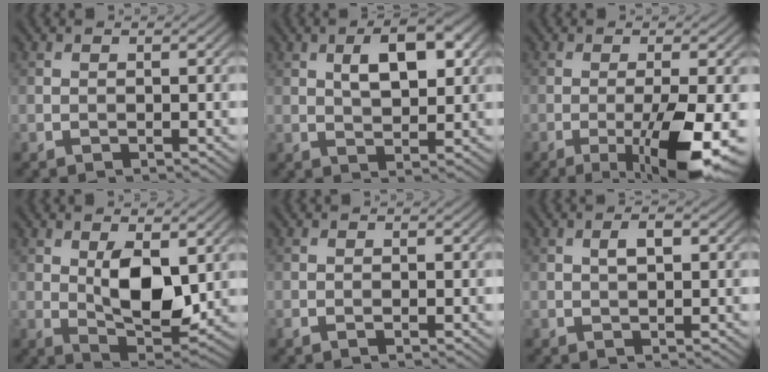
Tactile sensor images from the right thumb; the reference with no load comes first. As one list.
[{"total": 6.5, "force": [2.2, 2.9, 5.4], "torque": [-0.087, 0.005, 0.035]}, {"total": 9.5, "force": [-3.4, 1.5, 8.8], "torque": [-0.136, -0.002, -0.049]}, {"total": 8.1, "force": [1.4, 3.8, 7.0], "torque": [-0.130, -0.006, 0.031]}, {"total": 0.6, "force": [-0.3, 0.1, 0.5], "torque": [-0.014, -0.001, -0.006]}, {"total": 2.0, "force": [0.5, 0.7, 1.7], "torque": [-0.031, 0.002, 0.008]}]